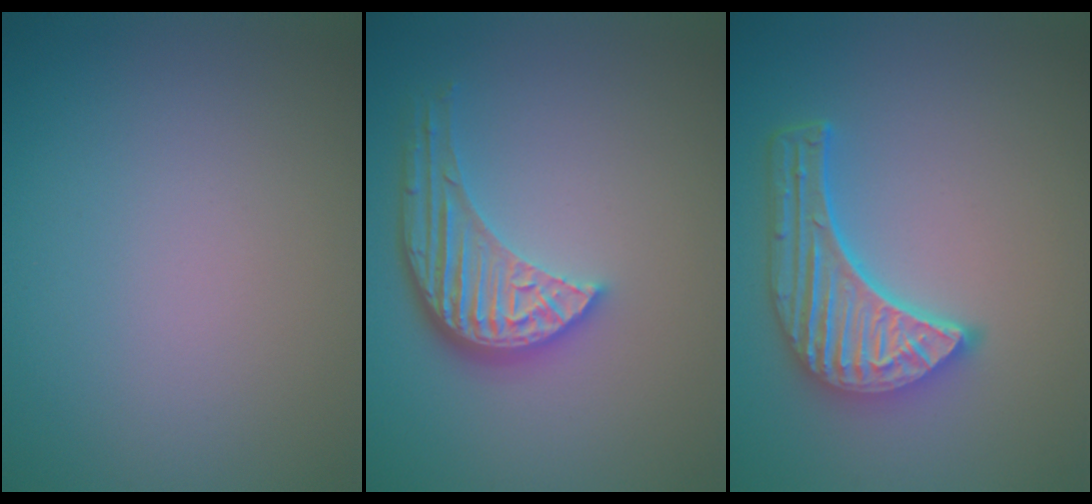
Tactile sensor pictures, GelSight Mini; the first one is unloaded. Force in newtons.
{"total": 4.7, "press": 3.7, "slide": 2.9}
{"total": 5.7, "press": 4.5, "slide": 3.5}